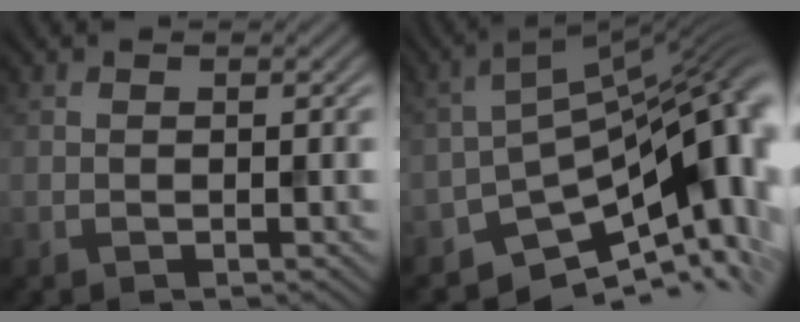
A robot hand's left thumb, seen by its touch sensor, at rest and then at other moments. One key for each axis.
{"total": 15.1, "fx": -7.4, "fy": 6.7, "fz": 11.3, "tx": -0.144, "ty": -0.003, "tz": -0.133}